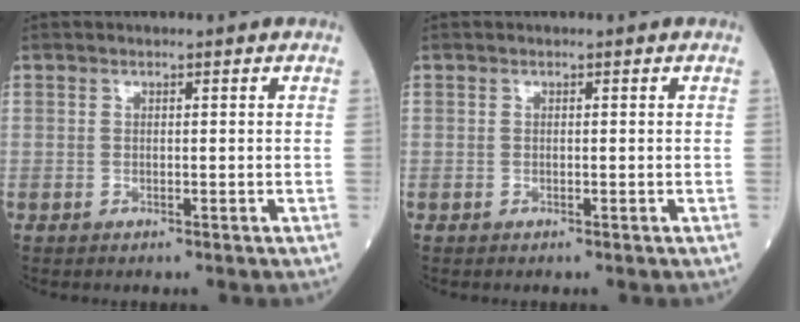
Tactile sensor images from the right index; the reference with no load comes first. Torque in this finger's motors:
{"motor_torque": [0.00, 0.00, 0.00, 0.01]}